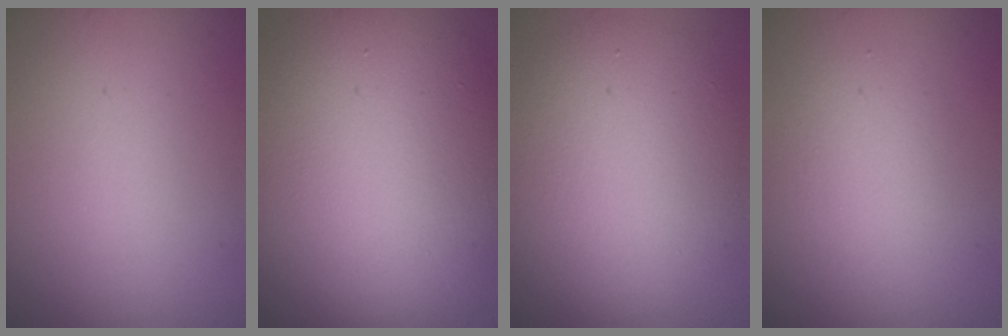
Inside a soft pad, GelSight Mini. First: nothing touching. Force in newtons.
{"total": 14.1, "press": 14.1, "slide": 0.9}
{"total": 8.3, "press": 8.3, "slide": 0.6}
{"total": 2.3, "press": 2.3, "slide": 0.2}